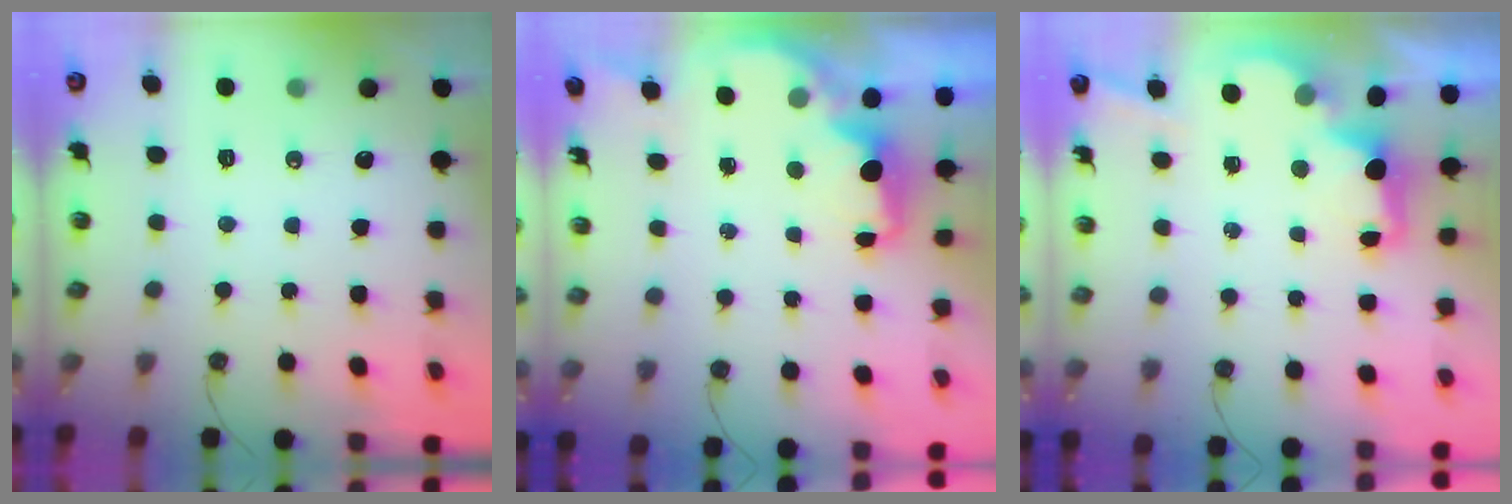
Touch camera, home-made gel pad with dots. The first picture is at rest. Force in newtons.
{"total": 2.4, "press": 2.3, "slide": 0.8}
{"total": 2.5, "press": 2.4, "slide": 0.8}